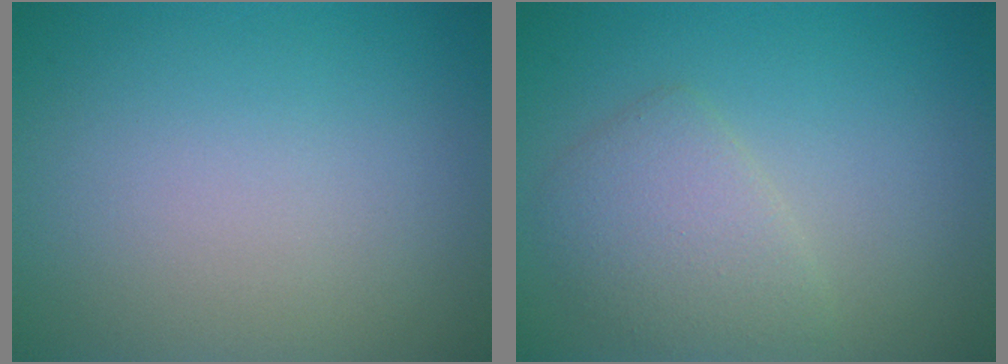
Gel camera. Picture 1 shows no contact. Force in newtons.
{"total": 2.9, "press": 2.9, "slide": 0.2}